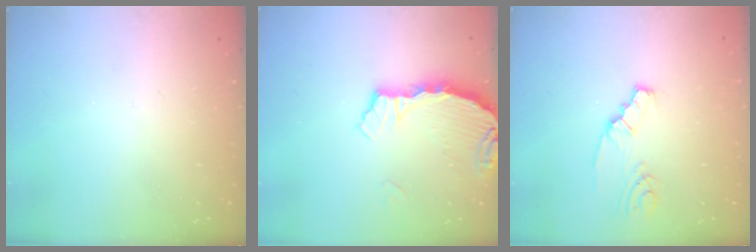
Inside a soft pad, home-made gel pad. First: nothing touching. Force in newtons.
{"total": 3.4, "press": 3.4, "slide": 0.4}
{"total": 2.0, "press": 2.0, "slide": 0.4}